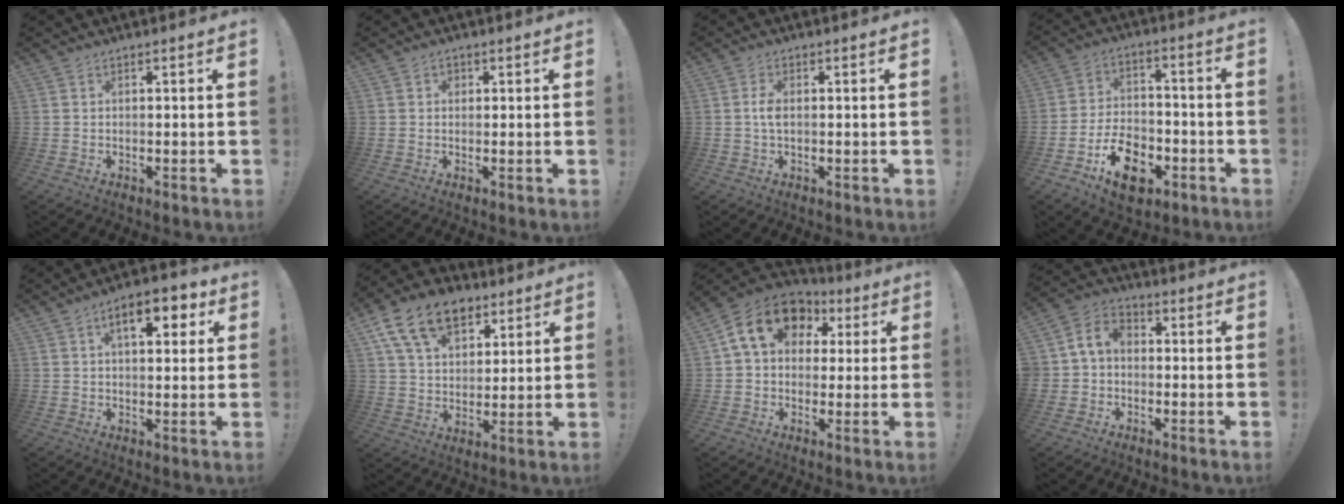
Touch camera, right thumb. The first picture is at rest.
{"total": 1.4, "force": [0.2, 1.2, 0.6], "torque": [-0.003, -0.001, 0.001]}
{"total": 3.1, "force": [-0.1, 1.6, 2.6], "torque": [-0.055, 0.005, -0.006]}
{"total": 14.5, "force": [-7.5, 9.1, 8.5], "torque": [-0.133, 0.061, -0.125]}
{"total": 9.4, "force": [3.4, 4.2, 7.7], "torque": [-0.111, 0.000, 0.051]}
{"total": 17.0, "force": [9.2, 10.7, 9.5], "torque": [-0.157, -0.040, 0.172]}
{"total": 15.9, "force": [5.5, 11.4, 9.7], "torque": [-0.154, 0.002, 0.104]}
{"total": 6.9, "force": [0.0, 5.8, 3.7], "torque": [-0.081, 0.018, 0.001]}